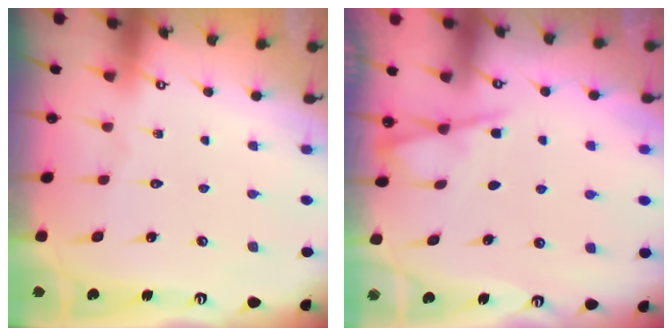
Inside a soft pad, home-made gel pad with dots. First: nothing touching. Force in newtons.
{"total": 4.6, "press": 4.6, "slide": 0.5}